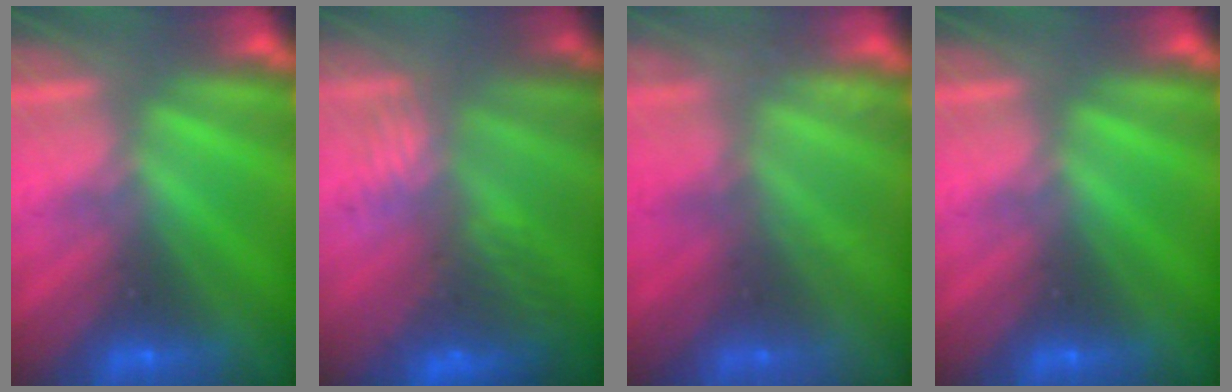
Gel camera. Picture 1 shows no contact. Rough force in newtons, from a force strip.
{"total": 9.0}
{"total": 2.3}
{"total": 0.0}